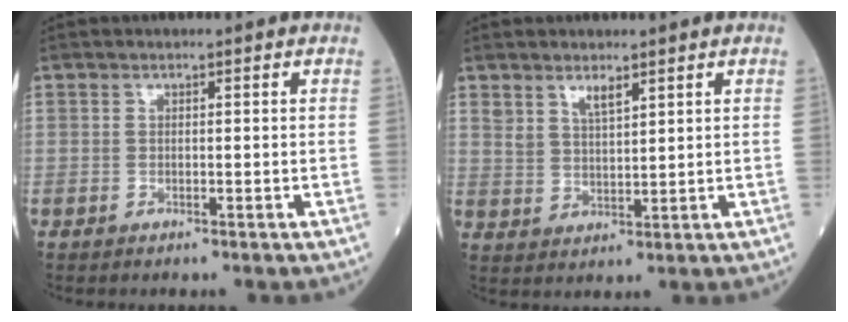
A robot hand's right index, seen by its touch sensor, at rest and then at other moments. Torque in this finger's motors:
{"motor_torque": [-0.01, 0.04, 0.03, 0.04]}